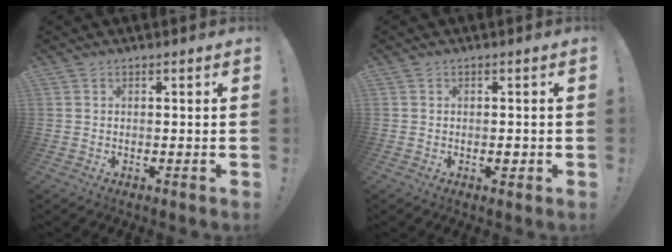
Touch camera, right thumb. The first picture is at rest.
{"total": 1.5, "force": [-0.4, 1.0, 1.1], "torque": [-0.007, 0.000, -0.009]}